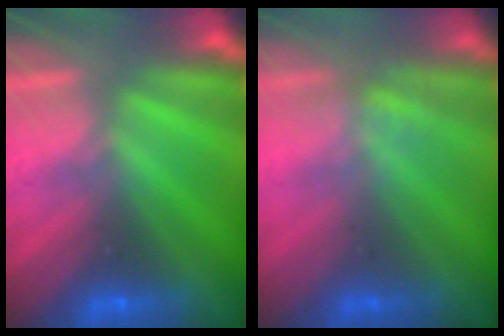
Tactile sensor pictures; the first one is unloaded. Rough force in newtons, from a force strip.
{"total": 2.3}